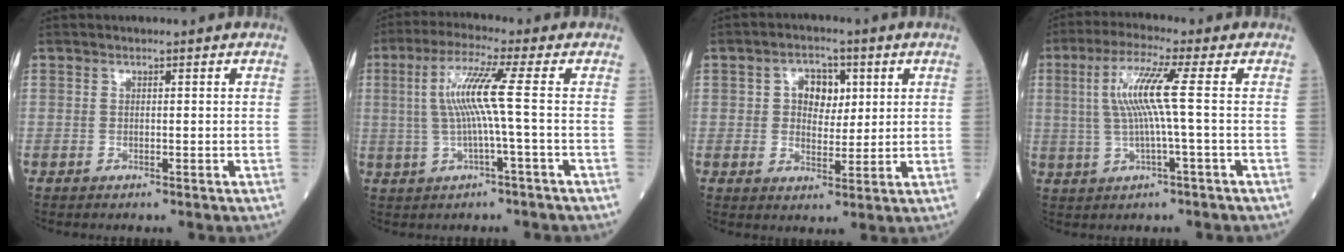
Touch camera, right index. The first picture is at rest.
{"total": 7.6, "force": [0.4, -1.1, 7.5], "torque": [-0.153, 0.013, 0.011]}
{"total": 5.5, "force": [1.6, 3.7, 3.8], "torque": [-0.059, 0.013, 0.027]}
{"total": 8.0, "force": [0.9, -0.7, 7.9], "torque": [-0.165, 0.011, 0.019]}